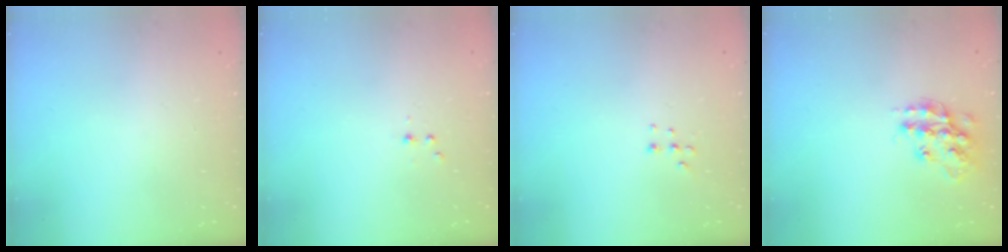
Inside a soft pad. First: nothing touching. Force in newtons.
{"total": 2.3, "press": 2.1, "slide": 0.9}
{"total": 4.4, "press": 4.4, "slide": 0.3}
{"total": 15.2, "press": 15.2, "slide": 0.9}